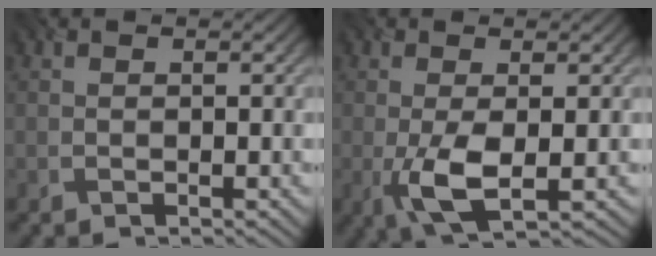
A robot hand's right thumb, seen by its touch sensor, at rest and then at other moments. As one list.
[{"total": 5.6, "force": [-1.0, 1.9, 5.1], "torque": [-0.111, -0.005, -0.019]}]